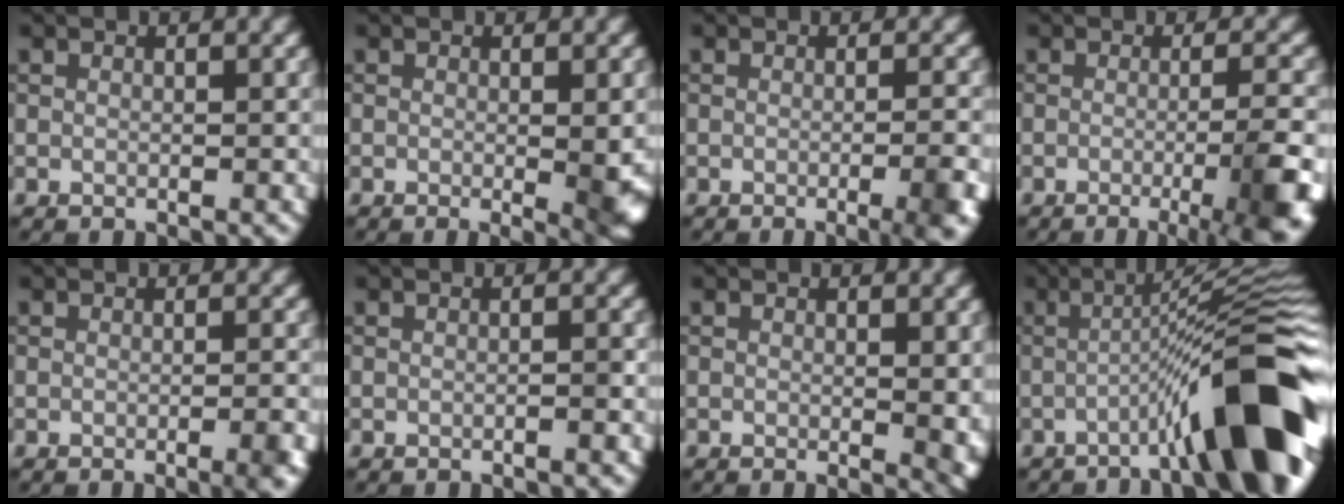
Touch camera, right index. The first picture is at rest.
{"total": 4.1, "force": [-0.5, 0.8, 4.0], "torque": [-0.052, -0.010, -0.004]}
{"total": 5.2, "force": [-1.9, 1.8, 4.5], "torque": [-0.033, 0.004, -0.019]}
{"total": 7.8, "force": [-2.9, 1.9, 7.0], "torque": [-0.084, -0.003, -0.039]}
{"total": 2.9, "force": [-1.0, 0.8, 2.6], "torque": [-0.025, 0.002, -0.016]}
{"total": 0.7, "force": [-0.4, 0.1, 0.6], "torque": [-0.008, 0.005, -0.011]}
{"total": 2.6, "force": [0.0, 0.7, 2.5], "torque": [-0.026, -0.007, 0.001]}
{"total": 11.5, "force": [-4.6, 1.5, 10.4], "torque": [-0.129, 0.029, -0.076]}